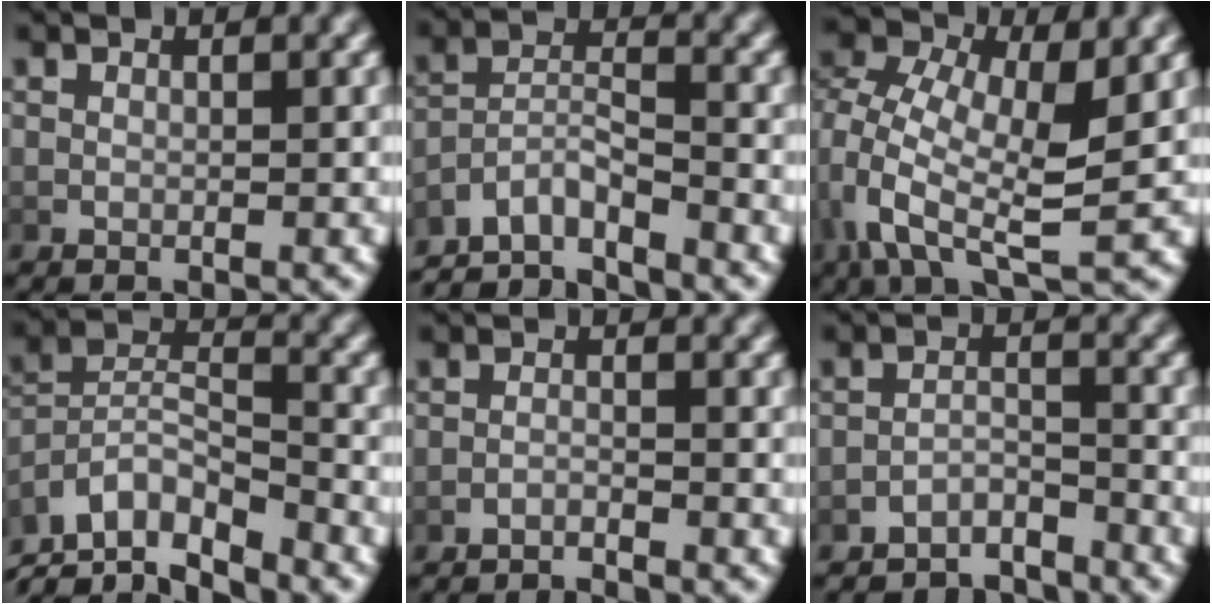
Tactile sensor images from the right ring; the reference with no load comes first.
{"total": 9.1, "force": [-7.5, 4.3, 3.0], "torque": [-0.057, -0.033, -0.120]}
{"total": 7.7, "force": [0.0, 4.5, 6.2], "torque": [-0.121, -0.034, 0.005]}
{"total": 10.8, "force": [-5.7, 7.2, 5.7], "torque": [-0.125, -0.048, -0.086]}
{"total": 2.9, "force": [-2.8, 0.3, 0.2], "torque": [-0.008, -0.011, -0.045]}
{"total": 4.9, "force": [-4.7, 1.1, 0.7], "torque": [-0.005, -0.016, -0.078]}